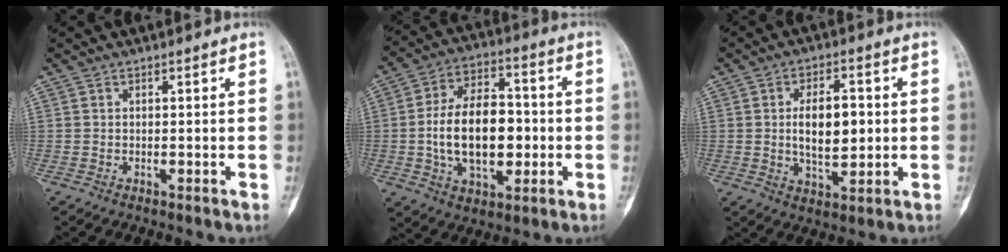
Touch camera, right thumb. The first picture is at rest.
{"total": 17.1, "force": [-1.5, 10.1, 13.8], "torque": [-0.213, 0.022, -0.020]}
{"total": 9.7, "force": [0.7, 4.9, 8.3], "torque": [-0.122, -0.005, 0.016]}